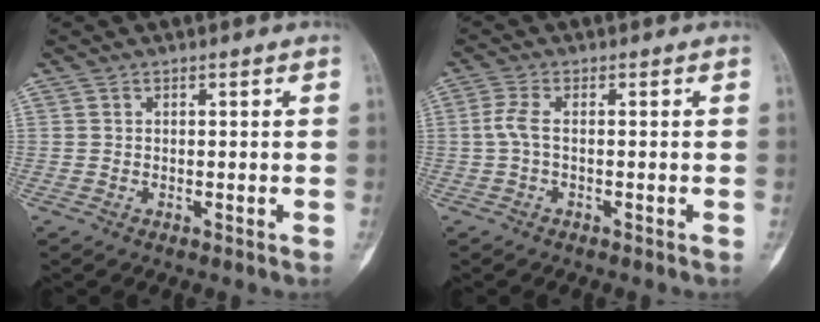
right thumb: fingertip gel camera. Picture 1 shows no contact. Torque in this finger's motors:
{"motor_torque": [0.08, -0.09, 0.66, -0.04, 0.04]}